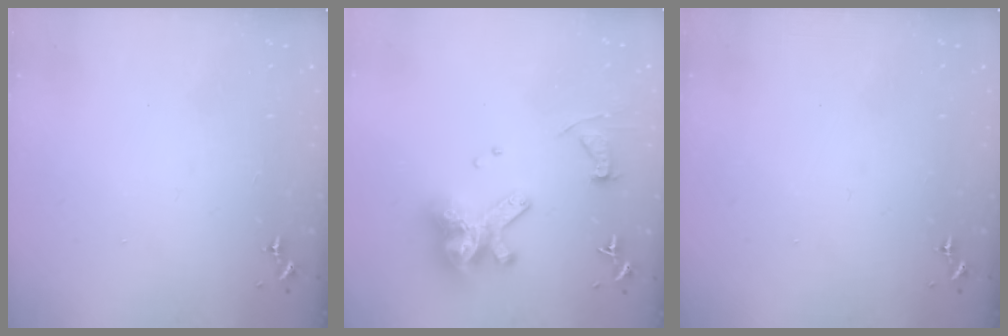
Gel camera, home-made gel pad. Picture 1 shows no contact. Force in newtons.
{"total": 13.8, "press": 13.7, "slide": 1.3}
{"total": 0.0}